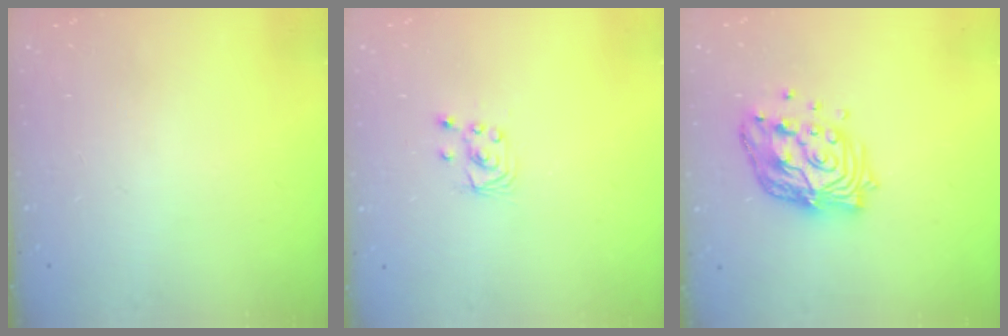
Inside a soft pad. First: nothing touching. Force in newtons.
{"total": 2.4, "press": 2.4, "slide": 0.2}
{"total": 14.8, "press": 14.7, "slide": 1.5}